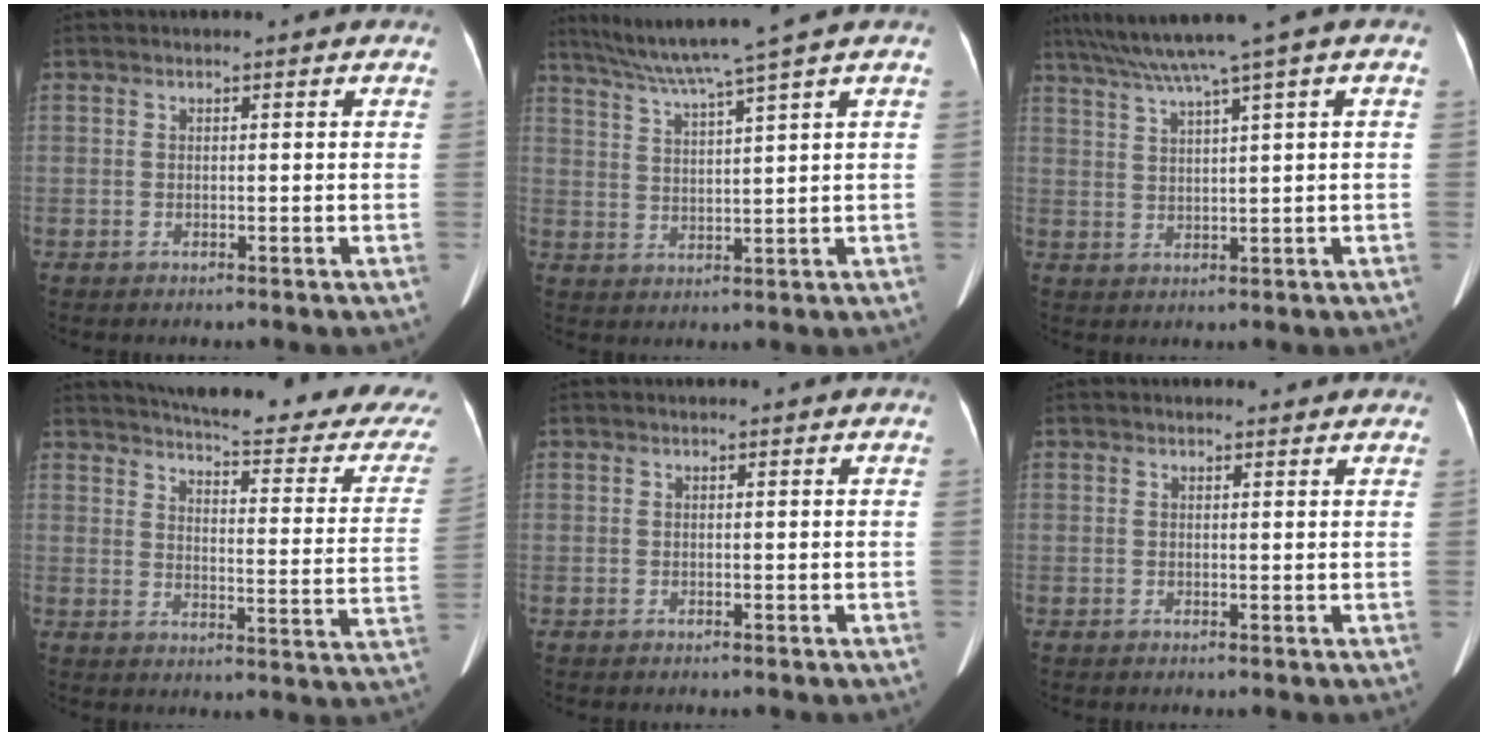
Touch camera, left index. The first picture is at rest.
{"total": 8.9, "force": [7.1, -2.4, 4.9], "torque": [-0.085, 0.009, 0.124]}
{"total": 8.0, "force": [5.6, -1.9, 5.5], "torque": [-0.091, 0.029, 0.095]}
{"total": 26.4, "force": [23.7, 3.3, 11.1], "torque": [-0.151, -0.081, 0.268]}
{"total": 0.0}
{"total": 2.1, "force": [1.9, 0.7, 0.4], "torque": [-0.006, 0.007, 0.015]}